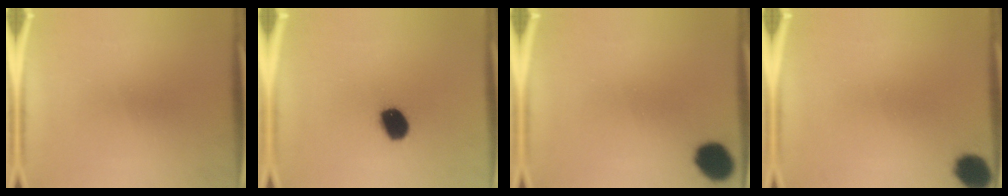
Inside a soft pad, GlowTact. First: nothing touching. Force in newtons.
{"total": 9.7}
{"total": 8.6}
{"total": 6.7}